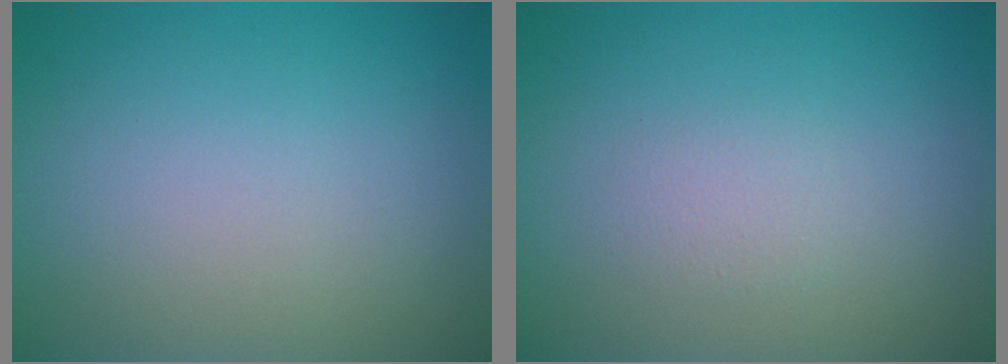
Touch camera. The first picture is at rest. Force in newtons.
{"total": 1.1, "press": 1.1, "slide": 0.1}